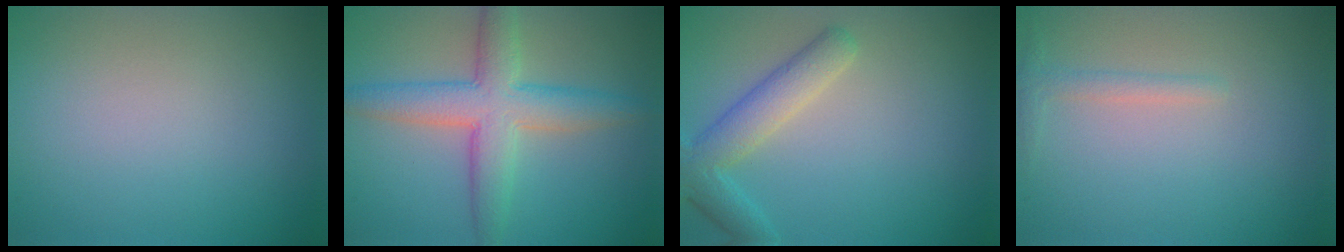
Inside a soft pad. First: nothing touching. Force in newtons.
{"total": 5.9, "press": 5.9, "slide": 0.2}
{"total": 4.0, "press": 4.0, "slide": 0.4}
{"total": 1.2, "press": 1.2, "slide": 0.0}